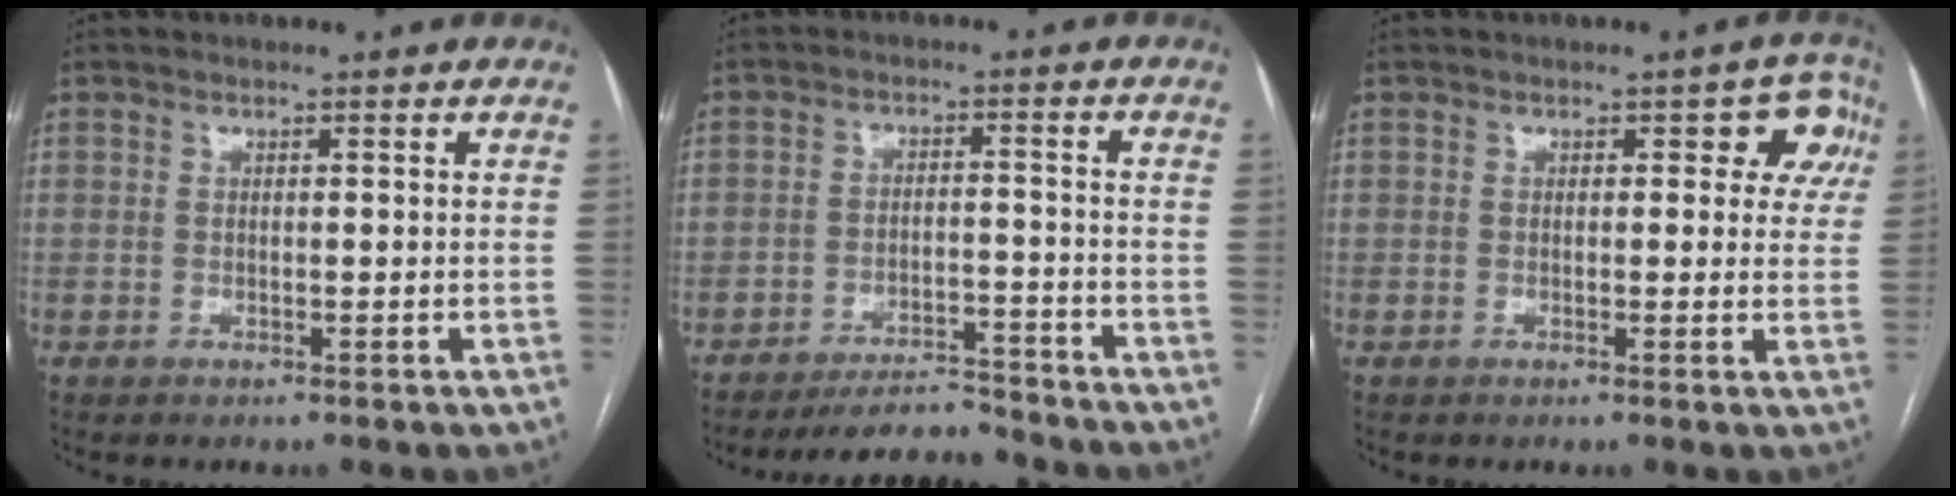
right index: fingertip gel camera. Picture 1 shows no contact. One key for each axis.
{"total": 7.6, "fx": -7.4, "fy": 1.1, "fz": 1.0, "tx": -0.011, "ty": 0.002, "tz": -0.122}
{"total": 5.2, "fx": 1.7, "fy": 2.9, "fz": 3.9, "tx": -0.014, "ty": 0.018, "tz": 0.010}